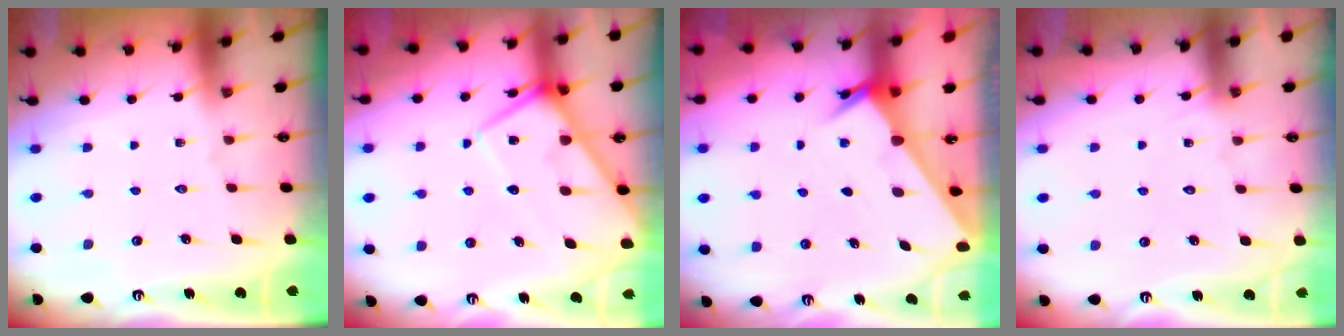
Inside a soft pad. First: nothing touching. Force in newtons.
{"total": 10.8, "press": 10.8, "slide": 0.8}
{"total": 3.0, "press": 3.0, "slide": 0.2}
{"total": 5.3, "press": 5.3, "slide": 0.3}